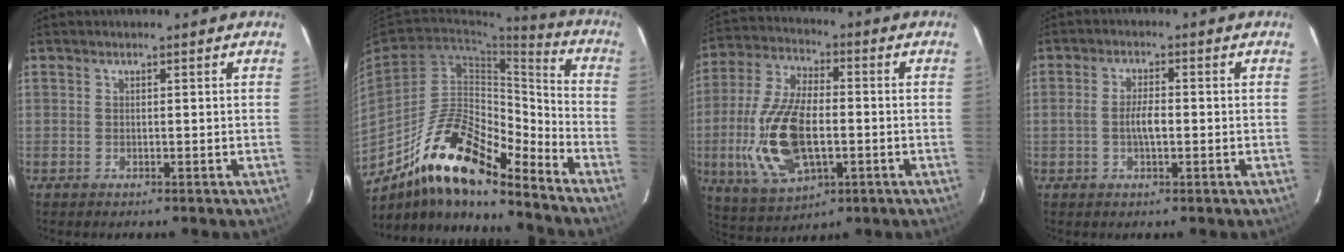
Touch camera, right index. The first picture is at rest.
{"total": 18.8, "force": [-14.0, 5.4, 11.3], "torque": [-0.193, 0.005, -0.253]}
{"total": 17.7, "force": [-3.2, 8.7, 15.1], "torque": [-0.327, -0.006, -0.049]}
{"total": 3.6, "force": [-0.7, 1.2, 3.3], "torque": [-0.064, 0.005, -0.011]}